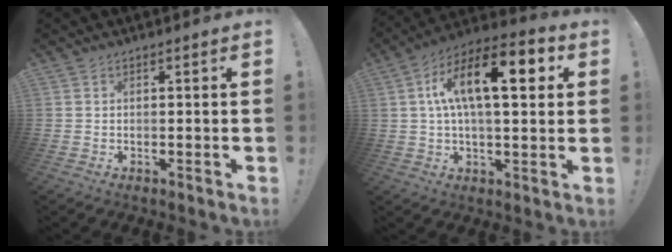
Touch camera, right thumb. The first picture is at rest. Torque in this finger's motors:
{"motor_torque": [2.50, 2.50, 0.58, 0.26, 0.20]}